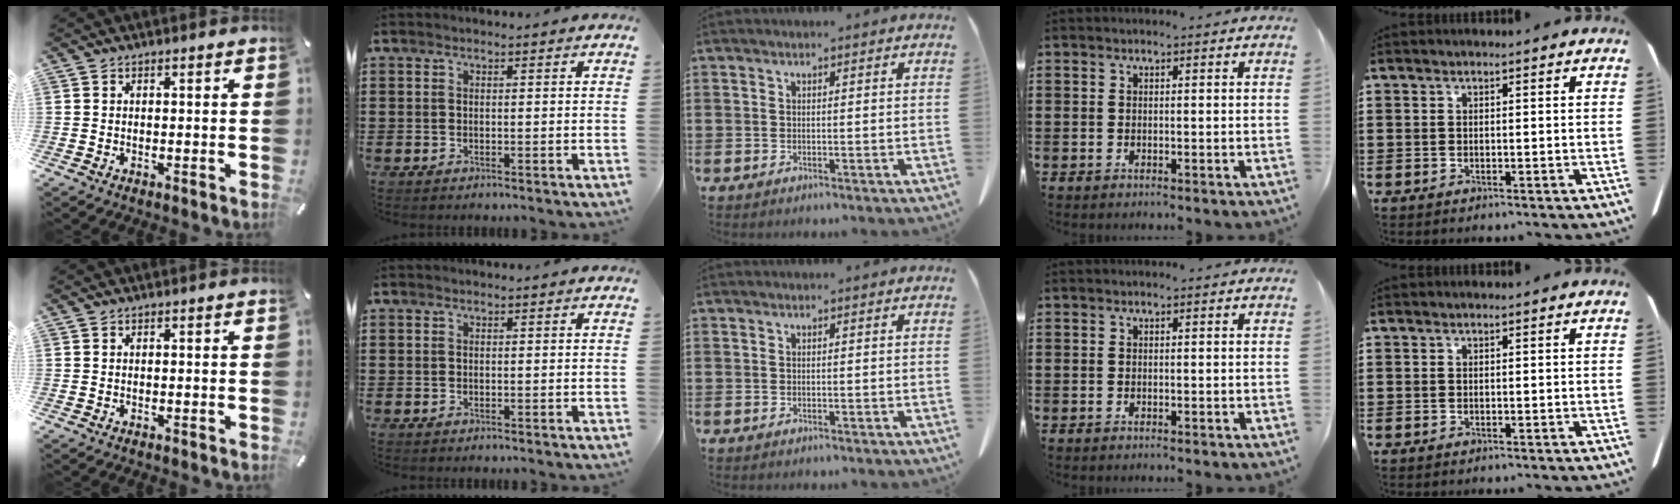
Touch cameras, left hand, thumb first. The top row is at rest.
{}